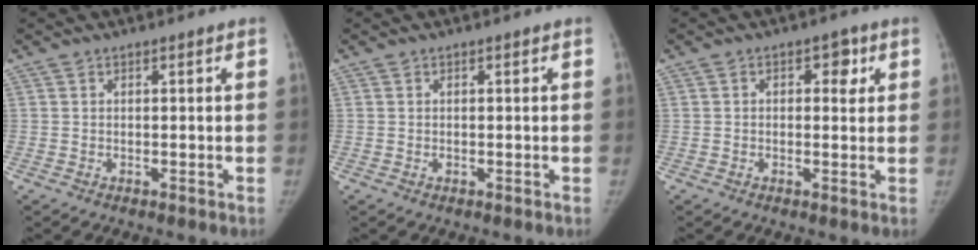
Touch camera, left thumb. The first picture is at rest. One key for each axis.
{"total": 0.5, "fx": -0.1, "fy": 0.5, "fz": 0.2, "tx": 0.000, "ty": 0.001, "tz": -0.003}
{"total": 3.8, "fx": 1.1, "fy": 2.5, "fz": 2.6, "tx": -0.010, "ty": 0.000, "tz": 0.010}